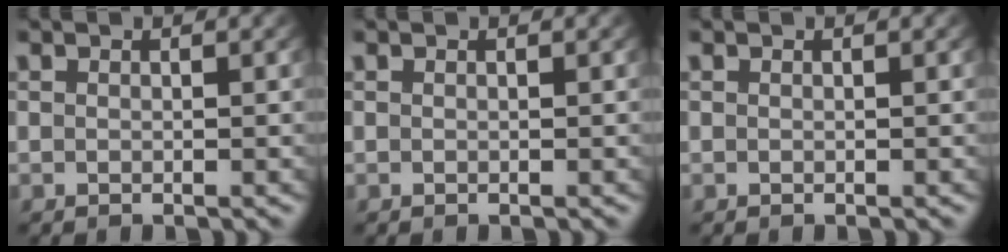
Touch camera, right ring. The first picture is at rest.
{"total": 0.0}
{"total": 0.0}